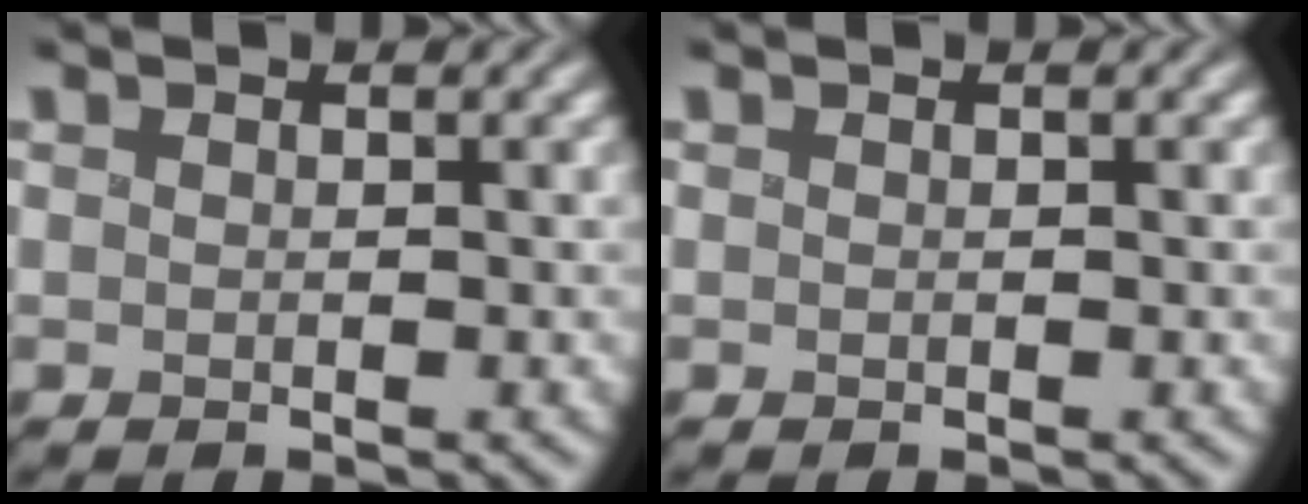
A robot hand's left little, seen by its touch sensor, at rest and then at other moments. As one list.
[{"total": 0.0}]